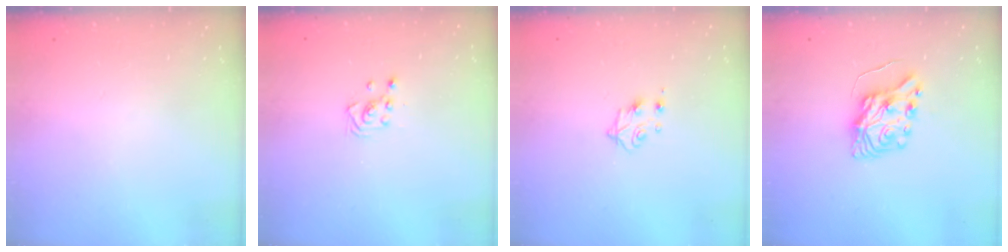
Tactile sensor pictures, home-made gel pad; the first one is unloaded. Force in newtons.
{"total": 2.9, "press": 2.8, "slide": 0.3}
{"total": 4.9, "press": 4.8, "slide": 0.7}
{"total": 8.8, "press": 8.8, "slide": 1.0}